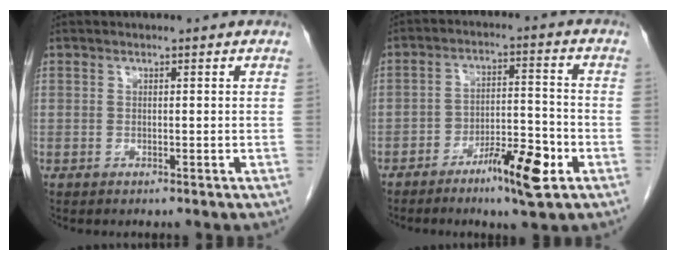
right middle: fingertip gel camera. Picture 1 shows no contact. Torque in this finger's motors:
{"motor_torque": [0.18, -0.41, 0.27, 0.02]}